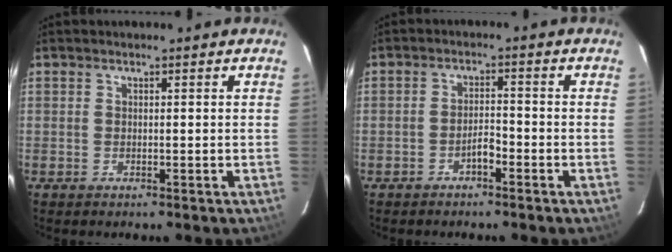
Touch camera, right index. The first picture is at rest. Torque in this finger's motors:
{"motor_torque": [1.02, 0.50, 0.56, 0.11]}